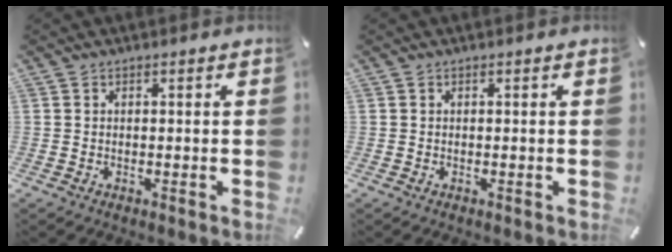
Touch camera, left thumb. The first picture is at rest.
{"total": 0.0}